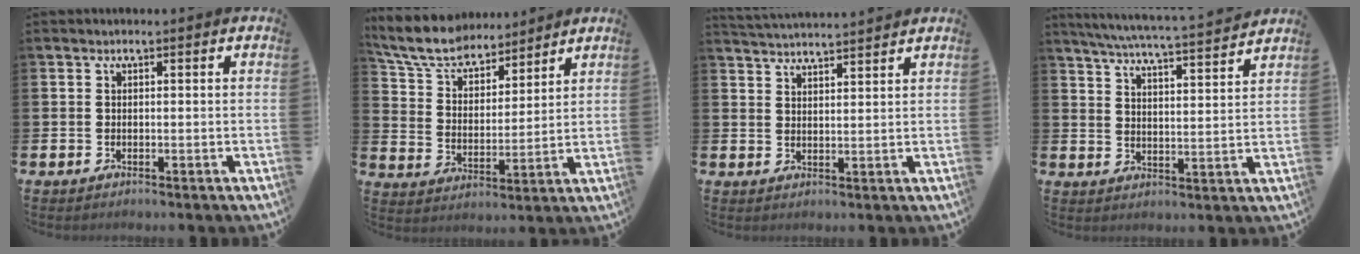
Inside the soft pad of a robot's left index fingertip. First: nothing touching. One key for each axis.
{"total": 7.8, "fx": 7.3, "fy": 2.3, "fz": 1.6, "tx": -0.067, "ty": -0.044, "tz": 0.129}
{"total": 3.7, "fx": 3.7, "fy": -0.2, "fz": 0.0, "tx": -0.006, "ty": -0.024, "tz": 0.067}
{"total": 6.0, "fx": 5.8, "fy": -0.1, "fz": 1.7, "tx": -0.047, "ty": -0.050, "tz": 0.099}